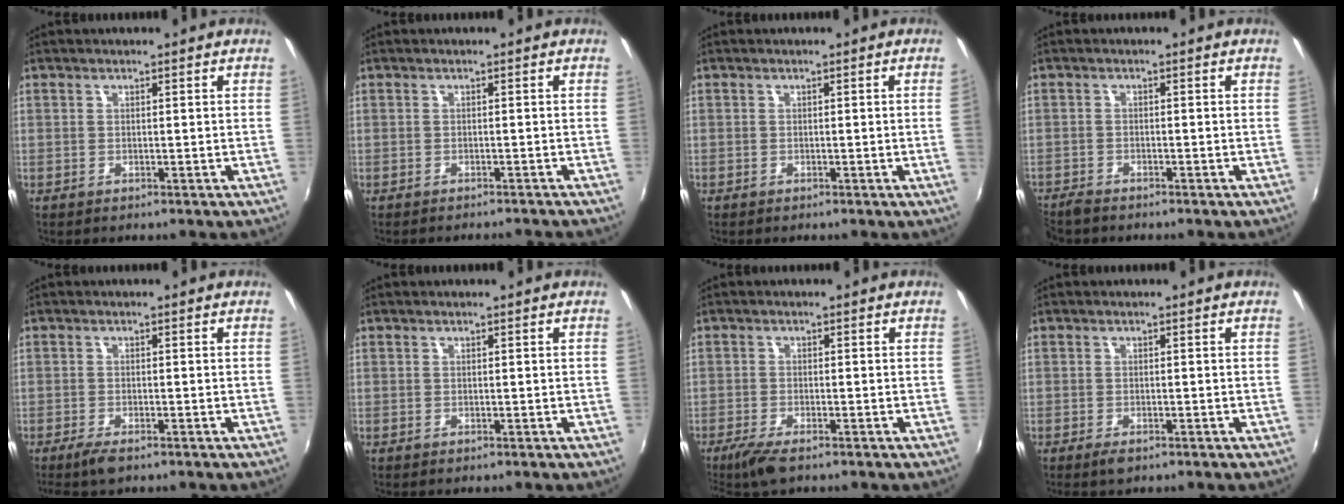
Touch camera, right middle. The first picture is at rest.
{"total": 3.6, "force": [-3.3, 0.4, 1.2], "torque": [-0.026, -0.010, -0.046]}
{"total": 1.2, "force": [0.2, -0.8, 0.9], "torque": [-0.006, -0.009, 0.005]}
{"total": 3.0, "force": [-2.8, 0.6, 0.7], "torque": [-0.024, -0.015, -0.057]}
{"total": 3.0, "force": [-2.2, 0.7, 2.0], "torque": [-0.049, -0.009, -0.042]}
{"total": 0.0}
{"total": 4.9, "force": [-3.7, 0.8, 3.1], "torque": [-0.078, -0.018, -0.071]}
{"total": 1.8, "force": [-1.3, 0.7, 1.1], "torque": [-0.023, -0.007, -0.022]}